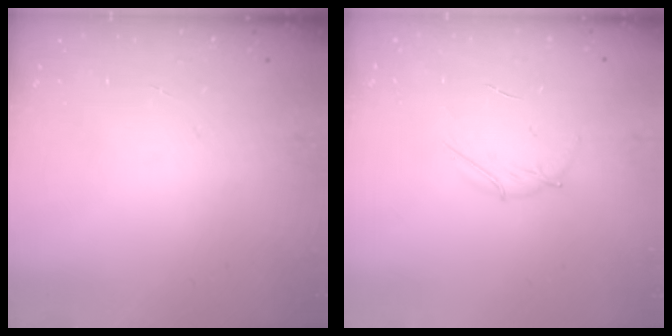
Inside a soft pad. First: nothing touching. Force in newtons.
{"total": 3.8, "press": 3.6, "slide": 1.1}